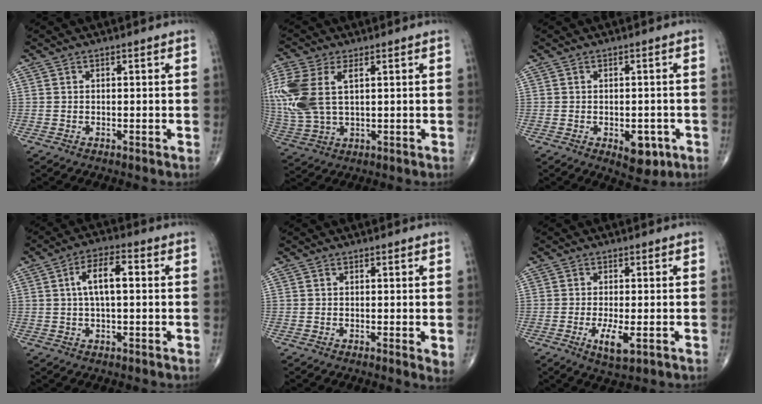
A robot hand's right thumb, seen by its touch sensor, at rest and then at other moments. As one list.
[{"total": 14.1, "force": [3.4, 7.7, 11.4], "torque": [-0.293, 0.002, 0.072]}, {"total": 5.6, "force": [-2.0, 3.1, 4.2], "torque": [-0.035, 0.003, -0.016]}, {"total": 7.3, "force": [1.0, 2.9, 6.6], "torque": [-0.113, 0.014, 0.012]}, {"total": 2.2, "force": [0.1, 0.5, 2.1], "torque": [-0.032, -0.009, 0.000]}, {"total": 4.9, "force": [-1.5, 1.5, 4.4], "torque": [-0.084, -0.012, -0.023]}]